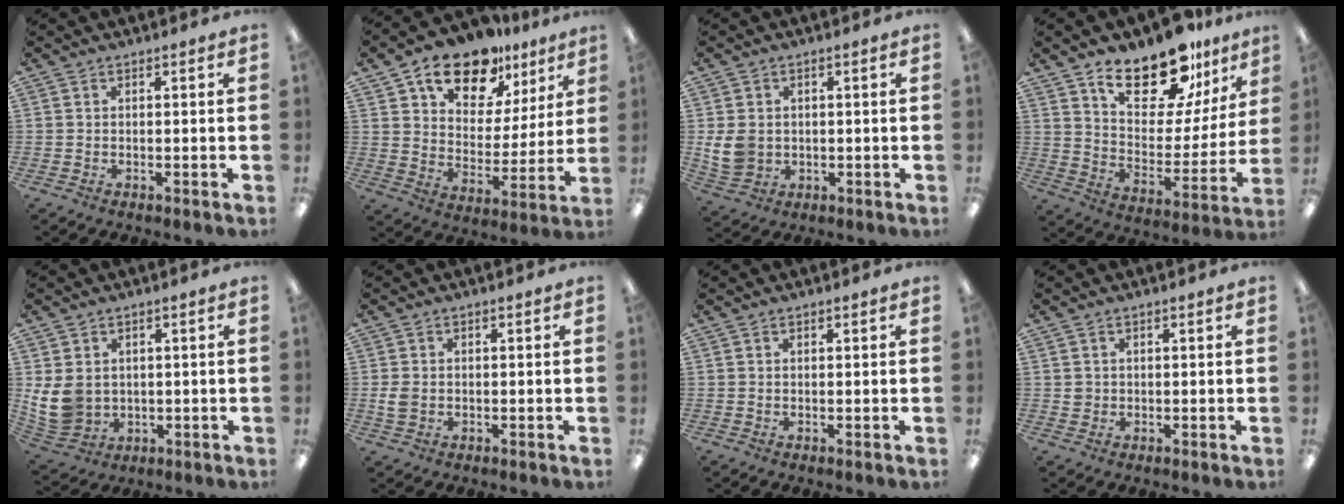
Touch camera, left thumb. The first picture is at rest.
{"total": 16.0, "force": [11.8, 8.5, 6.8], "torque": [-0.110, -0.069, 0.210]}
{"total": 6.5, "force": [0.2, 5.5, 3.3], "torque": [-0.076, 0.007, 0.007]}
{"total": 18.7, "force": [14.6, 7.6, 8.9], "torque": [-0.145, -0.097, 0.253]}
{"total": 8.8, "force": [1.2, 7.3, 4.7], "torque": [-0.116, 0.001, 0.029]}
{"total": 3.1, "force": [-0.2, 2.3, 2.1], "torque": [-0.036, 0.001, -0.007]}
{"total": 0.6, "force": [0.5, 0.3, 0.3], "torque": [-0.006, 0.003, 0.008]}
{"total": 1.5, "force": [0.4, 1.4, 0.4], "torque": [-0.010, 0.004, 0.006]}